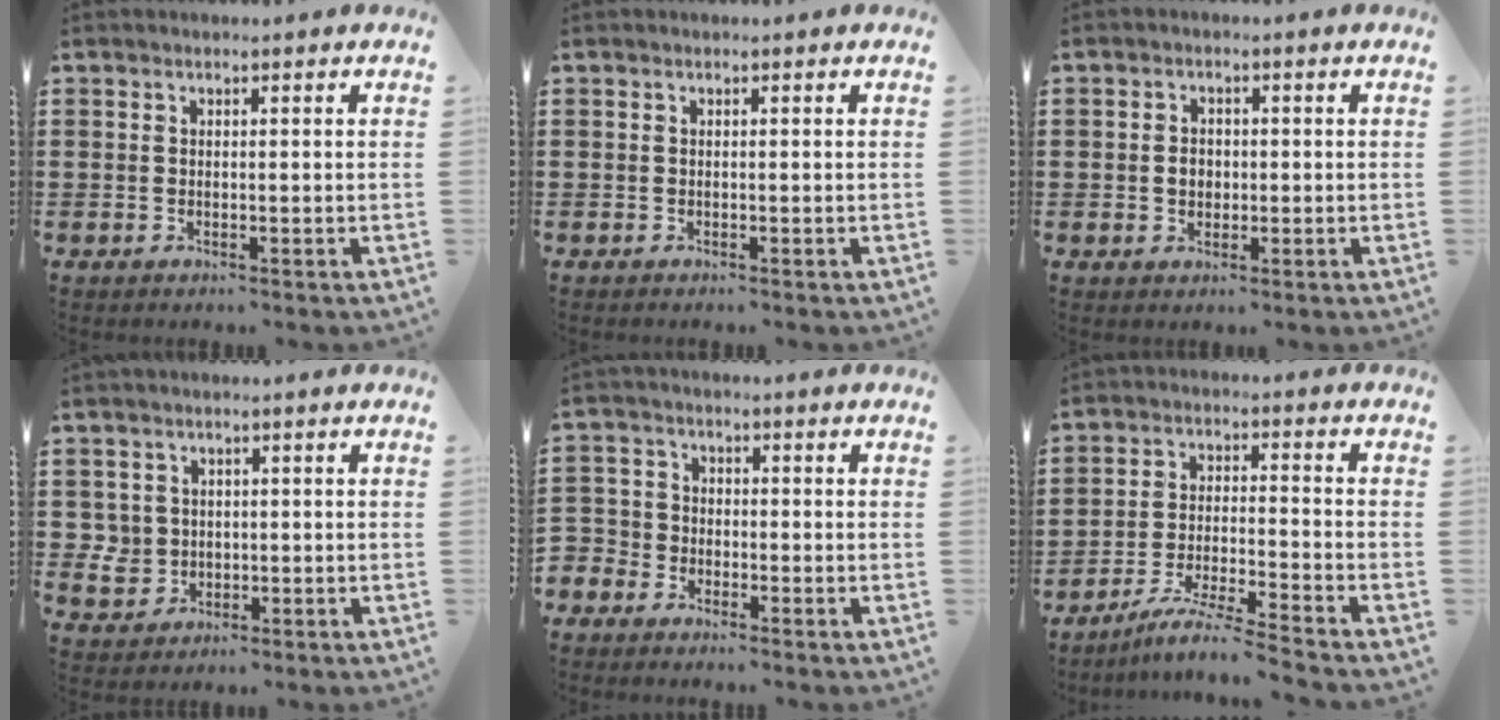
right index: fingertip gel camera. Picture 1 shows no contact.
{"total": 0.0}
{"total": 2.3, "force": [-0.3, 1.9, 1.3], "torque": [-0.029, 0.006, -0.007]}
{"total": 3.1, "force": [0.0, 3.0, 0.8], "torque": [-0.037, 0.004, -0.005]}
{"total": 3.1, "force": [-2.6, 1.7, -0.2], "torque": [-0.017, 0.000, -0.062]}
{"total": 6.1, "force": [-5.5, -0.6, 2.5], "torque": [-0.055, -0.016, -0.107]}